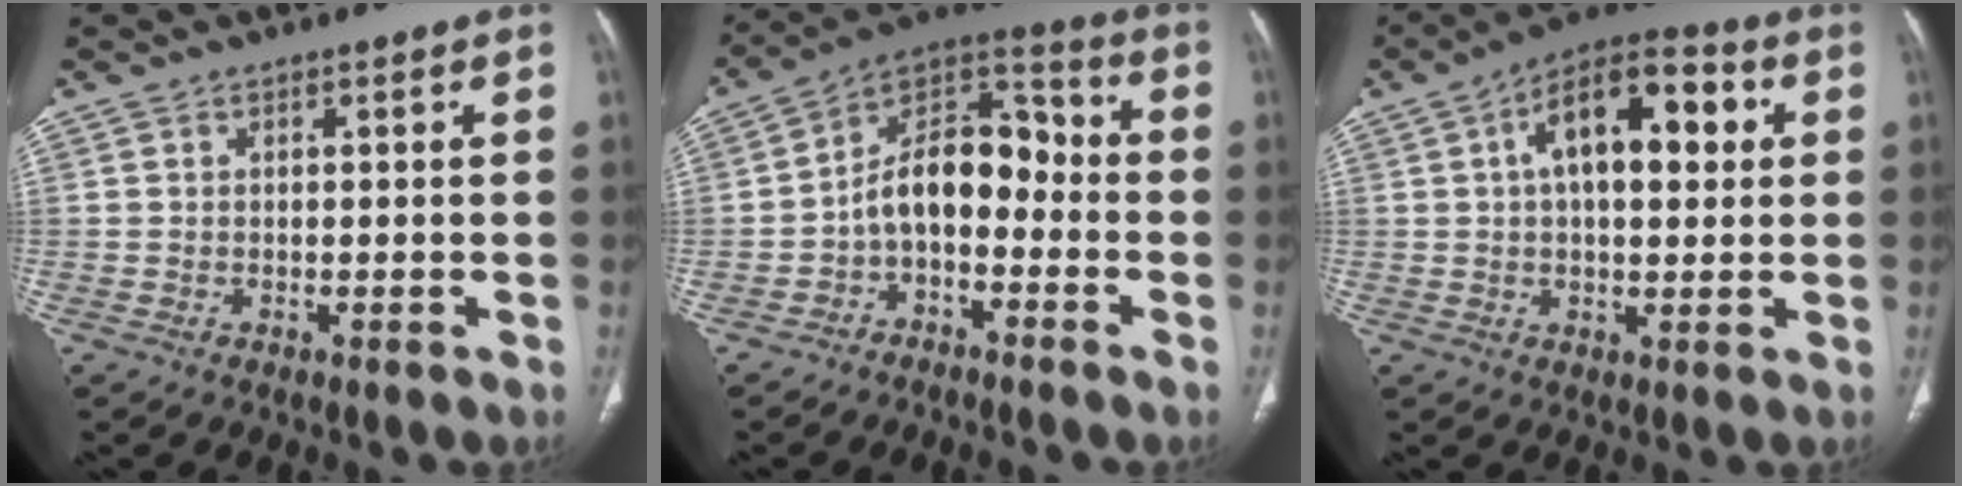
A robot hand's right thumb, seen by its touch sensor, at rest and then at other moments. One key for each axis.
{"total": 12.0, "fx": -2.8, "fy": 7.4, "fz": 9.0, "tx": -0.122, "ty": 0.068, "tz": -0.061}
{"total": 15.3, "fx": 3.7, "fy": 7.7, "fz": 12.7, "tx": -0.176, "ty": 0.024, "tz": 0.051}